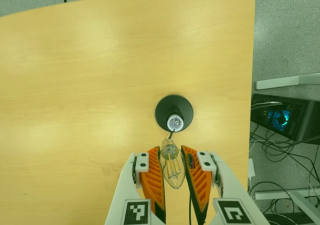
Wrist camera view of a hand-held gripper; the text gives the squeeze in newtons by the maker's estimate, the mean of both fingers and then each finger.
{"total": 23.2, "left": 26.2, "right": 20.2}